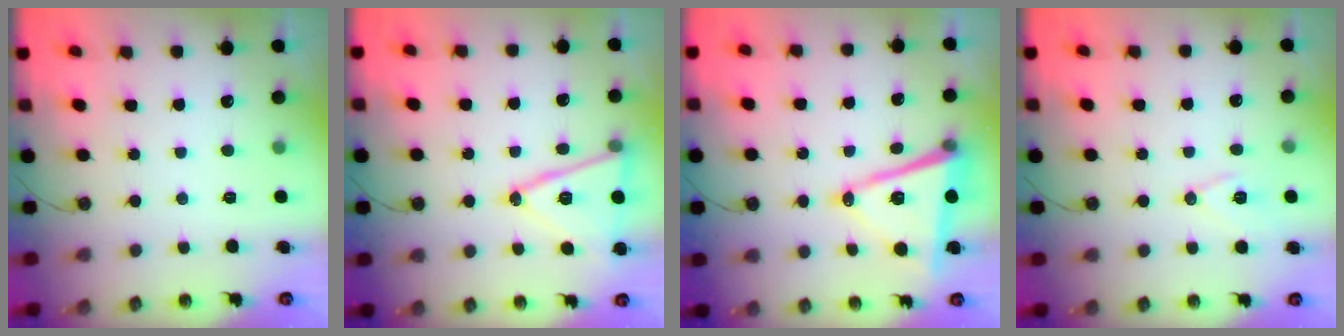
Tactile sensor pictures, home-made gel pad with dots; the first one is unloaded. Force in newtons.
{"total": 15.5, "press": 15.1, "slide": 3.7}
{"total": 14.1, "press": 13.6, "slide": 3.9}
{"total": 9.2, "press": 8.4, "slide": 3.7}